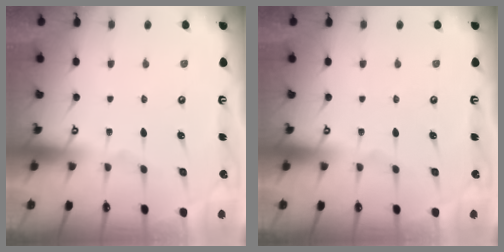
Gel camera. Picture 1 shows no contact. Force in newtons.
{"total": 0.0}